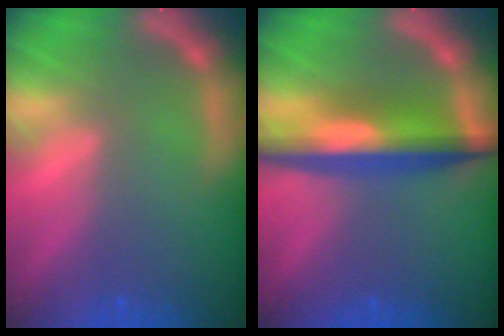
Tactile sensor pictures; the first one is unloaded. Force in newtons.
{"total": 7.1}